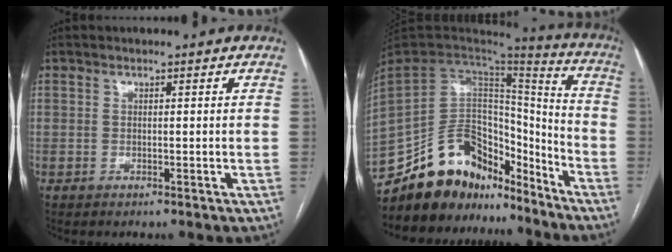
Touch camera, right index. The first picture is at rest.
{"total": 18.4, "force": [-14.9, 9.1, 5.8], "torque": [-0.106, 0.066, -0.249]}